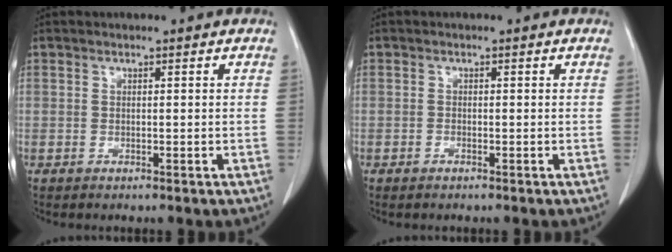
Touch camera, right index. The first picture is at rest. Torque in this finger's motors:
{"motor_torque": [-0.08, 0.04, -0.04, -0.02]}